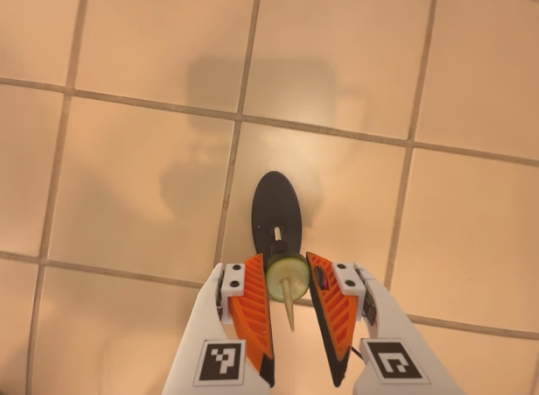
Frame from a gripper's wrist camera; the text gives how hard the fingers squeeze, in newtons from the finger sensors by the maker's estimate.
{"total": 6.3, "left": 6.1, "right": 6.5}